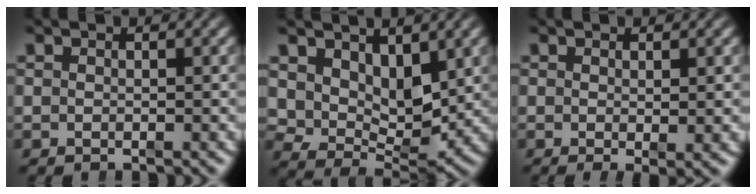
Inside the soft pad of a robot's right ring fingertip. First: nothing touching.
{"total": 5.8, "force": [2.0, 3.6, 4.1], "torque": [-0.069, -0.031, 0.042]}
{"total": 1.0, "force": [0.1, -0.3, 0.9], "torque": [-0.007, -0.007, 0.006]}